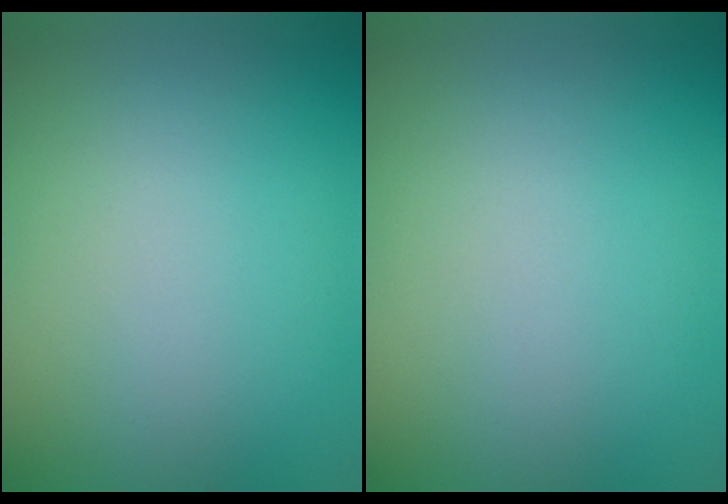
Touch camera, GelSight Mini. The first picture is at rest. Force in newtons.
{"total": 0.0}